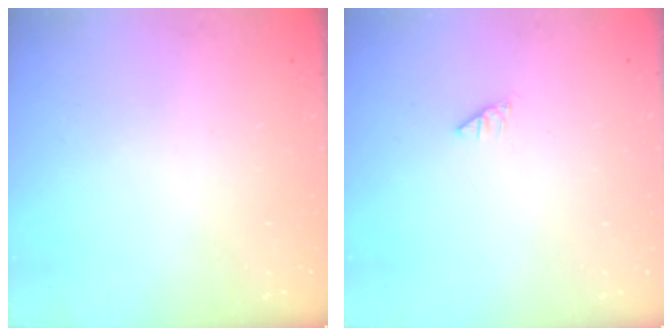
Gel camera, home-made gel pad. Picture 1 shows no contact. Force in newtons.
{"total": 0.0}